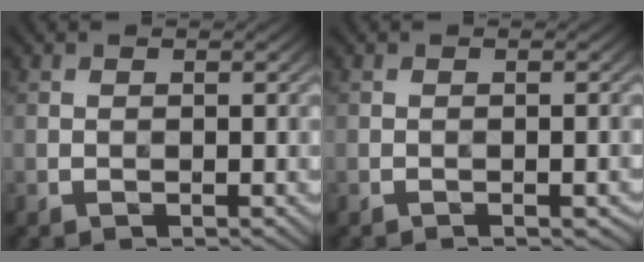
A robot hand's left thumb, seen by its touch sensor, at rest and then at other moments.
{"total": 1.2, "force": [-0.8, 0.1, 0.9], "torque": [-0.009, 0.004, -0.009]}